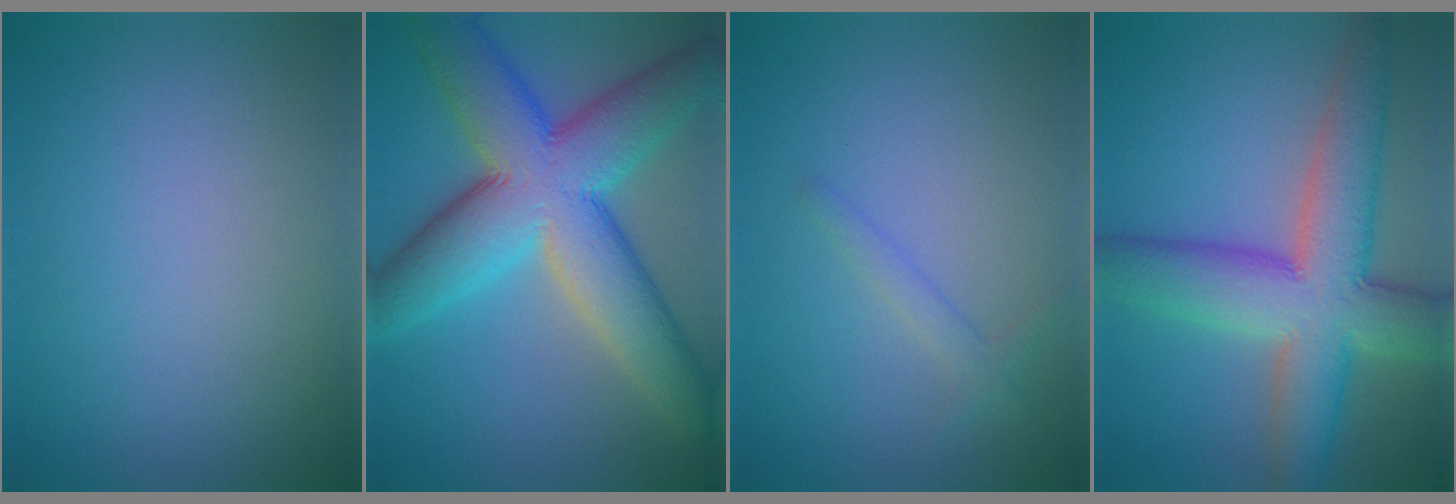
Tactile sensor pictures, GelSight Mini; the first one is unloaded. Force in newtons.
{"total": 12.5, "press": 12.5, "slide": 0.7}
{"total": 1.4, "press": 1.4, "slide": 0.0}
{"total": 9.9, "press": 9.9, "slide": 0.5}